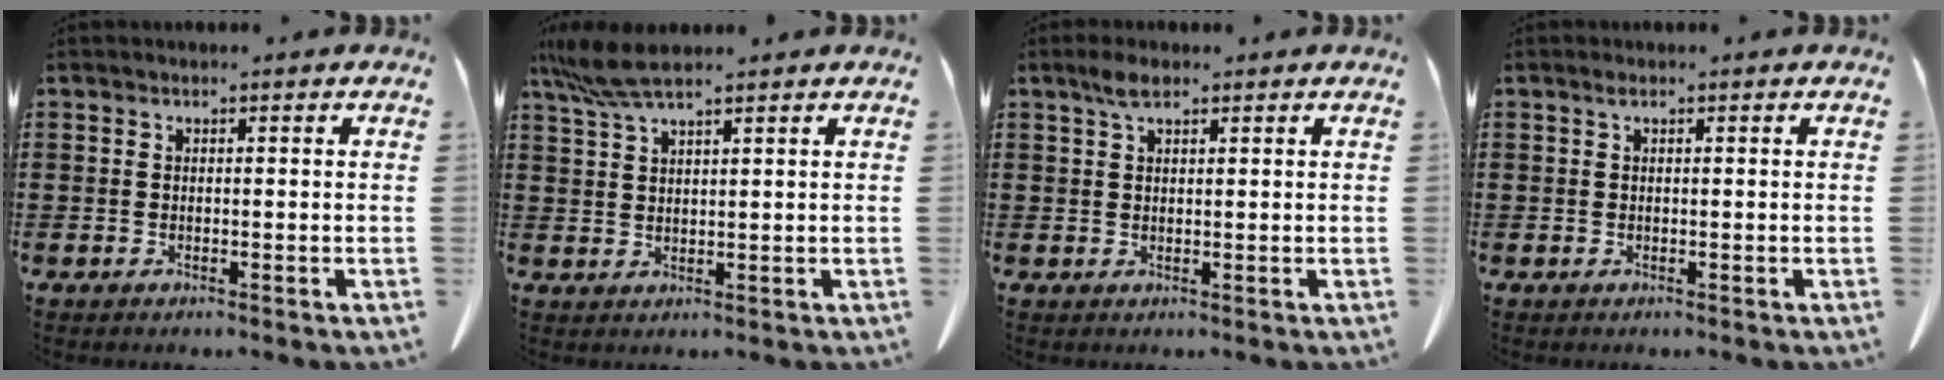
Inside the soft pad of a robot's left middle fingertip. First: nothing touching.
{"total": 5.9, "force": [4.6, 0.7, 3.7], "torque": [-0.089, -0.009, 0.083]}
{"total": 2.7, "force": [1.6, 0.9, 2.0], "torque": [-0.044, 0.003, 0.030]}
{"total": 0.5, "force": [0.3, 0.2, 0.4], "torque": [-0.010, 0.000, 0.007]}